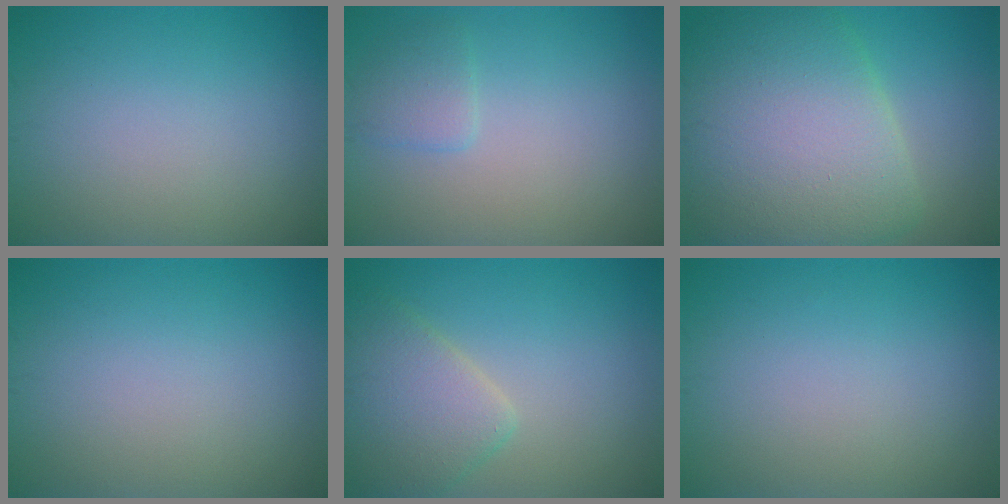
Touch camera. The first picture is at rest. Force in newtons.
{"total": 1.6, "press": 1.6, "slide": 0.1}
{"total": 12.0, "press": 12.0, "slide": 0.2}
{"total": 0.0}
{"total": 4.5, "press": 4.5, "slide": 0.4}
{"total": 0.0}